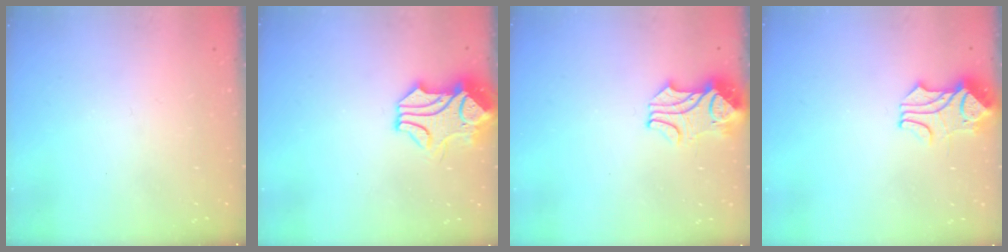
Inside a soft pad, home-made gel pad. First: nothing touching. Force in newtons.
{"total": 1.8, "press": 1.4, "slide": 1.1}
{"total": 2.3, "press": 2.1, "slide": 1.0}
{"total": 1.7, "press": 1.4, "slide": 1.0}